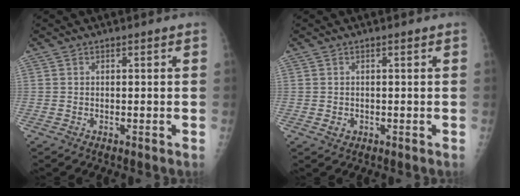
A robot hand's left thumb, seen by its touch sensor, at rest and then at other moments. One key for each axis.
{"total": 1.4, "fx": -0.1, "fy": 1.2, "fz": 0.7, "tx": -0.007, "ty": 0.000, "tz": 0.003}